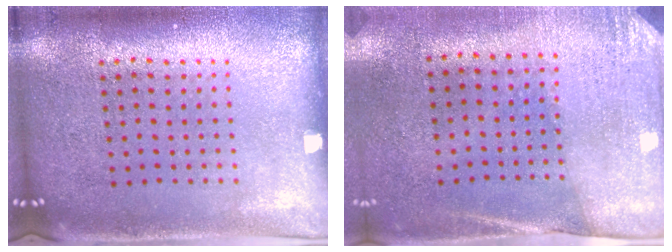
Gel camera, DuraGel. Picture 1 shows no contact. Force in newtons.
{"total": 2.7, "press": 2.3, "slide": 1.4}